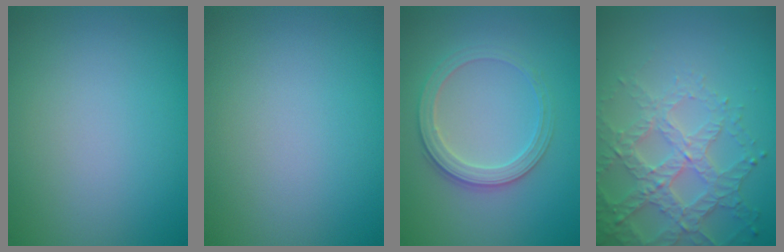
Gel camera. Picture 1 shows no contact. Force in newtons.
{"total": 0.0}
{"total": 2.9, "press": 2.8, "slide": 0.7}
{"total": 5.1, "press": 4.3, "slide": 2.7}